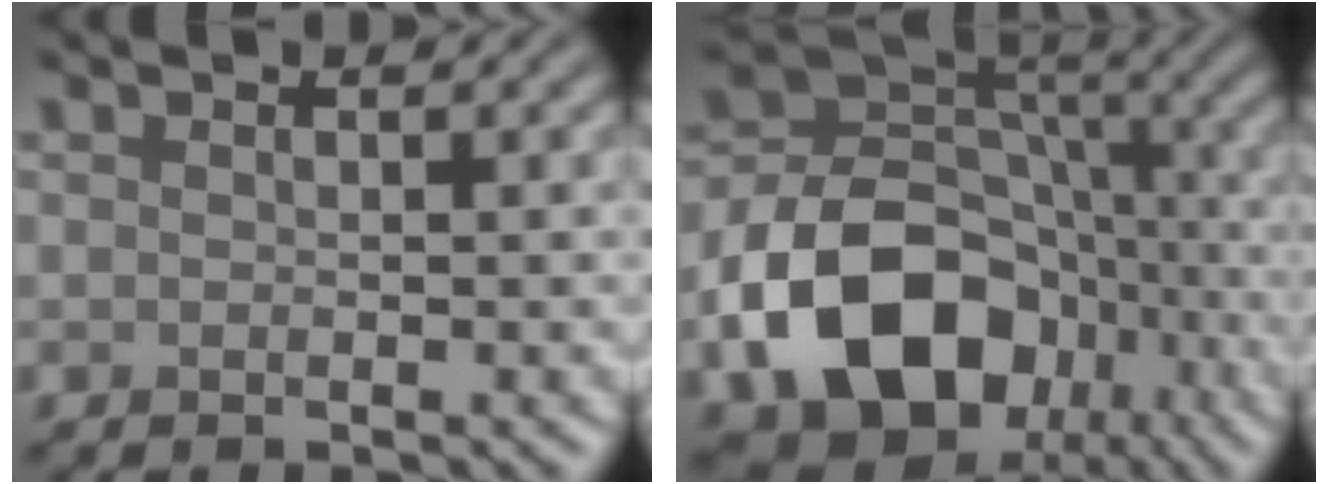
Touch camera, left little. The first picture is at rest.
{"total": 14.0, "force": [-6.1, 10.2, 7.5], "torque": [-0.151, -0.005, -0.108]}